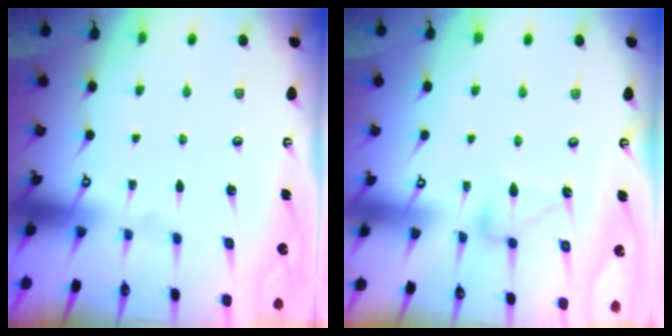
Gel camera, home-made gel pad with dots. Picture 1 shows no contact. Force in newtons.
{"total": 8.3, "press": 8.3, "slide": 0.5}